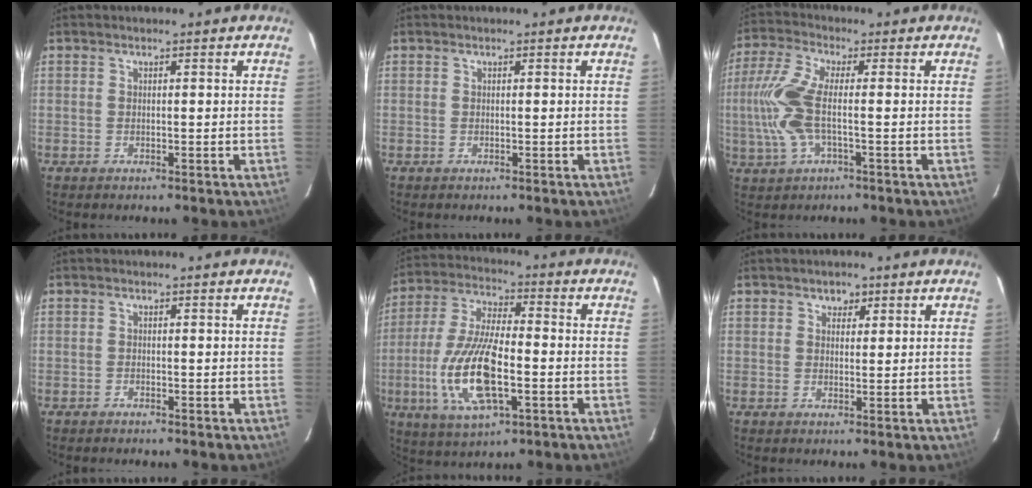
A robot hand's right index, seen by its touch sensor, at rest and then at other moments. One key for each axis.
{"total": 0.0}
{"total": 9.8, "fx": -1.2, "fy": 3.1, "fz": 9.2, "tx": -0.213, "ty": 0.002, "tz": -0.024}
{"total": 0.8, "fx": -0.7, "fy": 0.2, "fz": 0.0, "tx": -0.001, "ty": 0.001, "tz": -0.013}
{"total": 16.3, "fx": -4.0, "fy": 6.0, "fz": 14.6, "tx": -0.312, "ty": -0.008, "tz": -0.075}
{"total": 2.2, "fx": 1.2, "fy": 1.7, "fz": 0.6, "tx": -0.002, "ty": 0.006, "tz": 0.018}